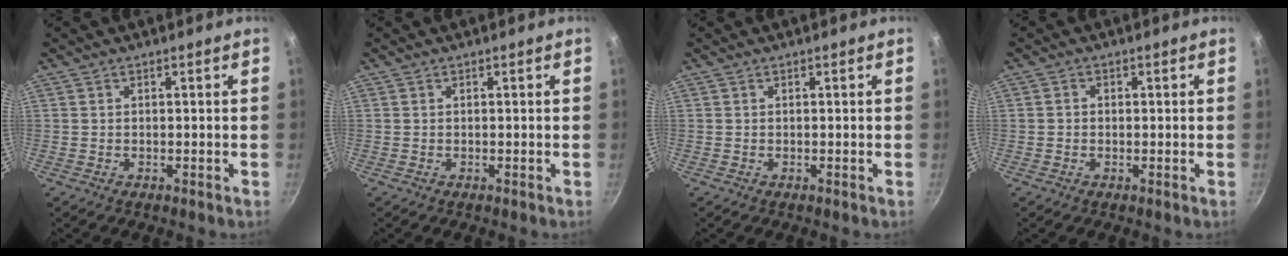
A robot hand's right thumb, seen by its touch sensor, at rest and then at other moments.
{"total": 0.0}
{"total": 0.0}
{"total": 1.2, "force": [-0.1, 1.1, 0.6], "torque": [-0.009, 0.006, -0.003]}